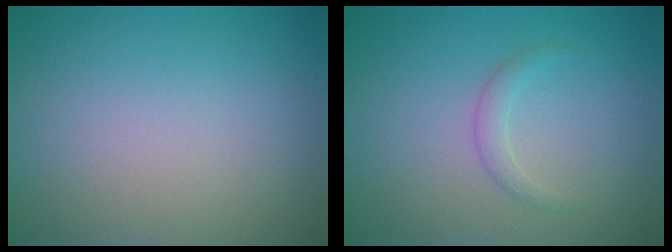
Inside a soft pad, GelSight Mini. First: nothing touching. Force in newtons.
{"total": 1.2, "press": 1.2, "slide": 0.0}